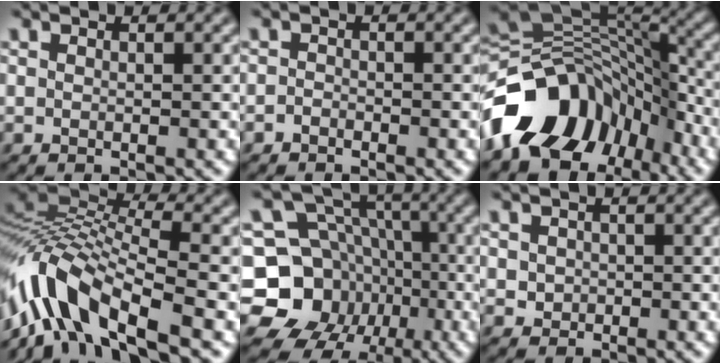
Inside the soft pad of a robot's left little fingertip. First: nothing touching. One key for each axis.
{"total": 0.9, "fx": -0.7, "fy": 0.6, "fz": 0.0, "tx": 0.008, "ty": -0.001, "tz": -0.016}
{"total": 13.0, "fx": -6.9, "fy": 8.7, "fz": 6.7, "tx": -0.119, "ty": 0.020, "tz": -0.124}
{"total": 9.8, "fx": -5.2, "fy": 3.4, "fz": 7.5, "tx": -0.136, "ty": 0.017, "tz": -0.111}
{"total": 14.2, "fx": -5.0, "fy": 12.3, "fz": 5.2, "tx": -0.108, "ty": -0.011, "tz": -0.106}
{"total": 1.2, "fx": -0.1, "fy": 1.2, "fz": 0.3, "tx": -0.001, "ty": -0.002, "tz": 0.003}